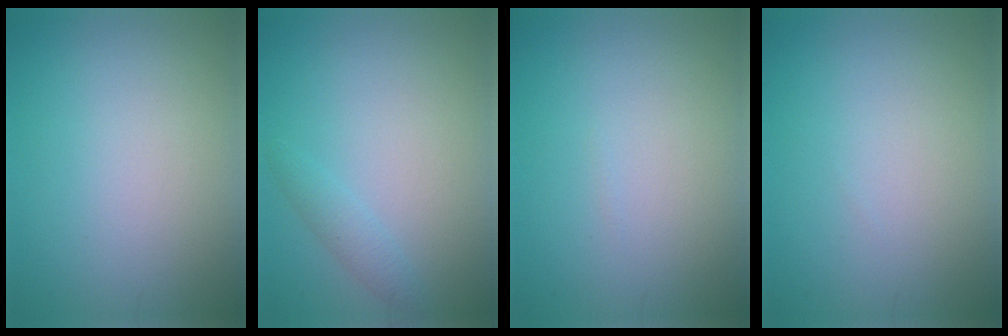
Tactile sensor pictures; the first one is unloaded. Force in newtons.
{"total": 1.4, "press": 1.4, "slide": 0.1}
{"total": 0.0}
{"total": 0.0}